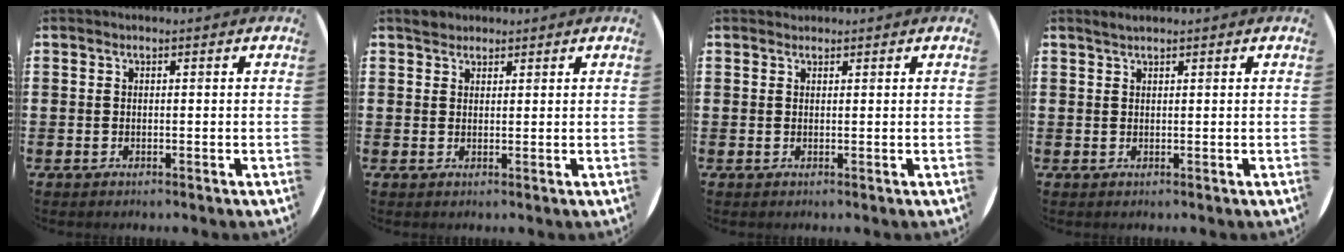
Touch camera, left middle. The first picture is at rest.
{"total": 1.6, "force": [1.4, 0.7, -0.1], "torque": [0.007, 0.002, 0.026]}
{"total": 0.5, "force": [0.5, 0.2, -0.1], "torque": [0.004, 0.005, 0.008]}
{"total": 0.8, "force": [0.8, 0.0, 0.2], "torque": [-0.003, 0.000, 0.015]}